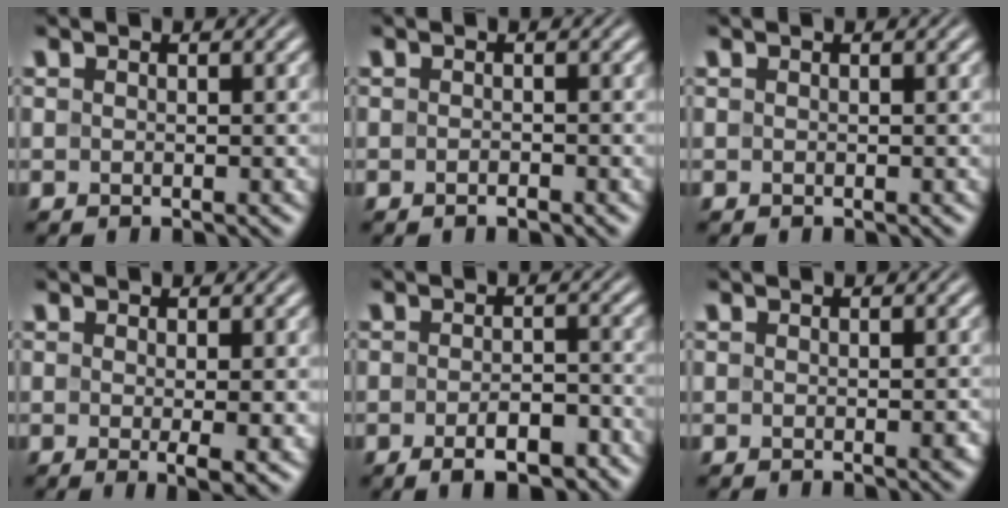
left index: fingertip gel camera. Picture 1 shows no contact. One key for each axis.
{"total": 0.7, "fx": -0.5, "fy": 0.1, "fz": 0.5, "tx": -0.010, "ty": 0.000, "tz": -0.008}
{"total": 0.0}
{"total": 2.8, "fx": -0.2, "fy": 0.4, "fz": 2.8, "tx": -0.042, "ty": -0.012, "tz": 0.000}
{"total": 4.1, "fx": -2.3, "fy": 1.5, "fz": 3.0, "tx": -0.044, "ty": -0.001, "tz": -0.032}
{"total": 0.7, "fx": -0.2, "fy": 0.1, "fz": 0.7, "tx": -0.010, "ty": -0.001, "tz": -0.001}